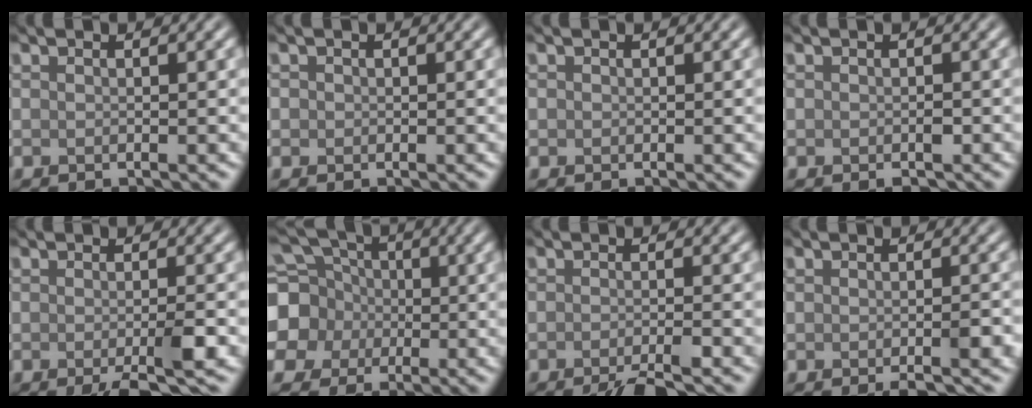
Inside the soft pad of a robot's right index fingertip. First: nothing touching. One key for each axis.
{"total": 0.6, "fx": 0.0, "fy": 0.6, "fz": 0.1, "tx": 0.003, "ty": 0.000, "tz": -0.002}
{"total": 0.0}
{"total": 1.1, "fx": -0.4, "fy": 0.7, "fz": 0.8, "tx": -0.011, "ty": -0.003, "tz": -0.005}
{"total": 3.8, "fx": -1.9, "fy": 0.5, "fz": 3.2, "tx": -0.051, "ty": -0.004, "tz": -0.033}
{"total": 10.6, "fx": -0.2, "fy": 9.8, "fz": 4.2, "tx": -0.132, "ty": 0.012, "tz": -0.032}
{"total": 3.6, "fx": -2.6, "fy": 0.5, "fz": 2.5, "tx": -0.032, "ty": -0.001, "tz": -0.050}
{"total": 2.5, "fx": -1.3, "fy": 0.6, "fz": 2.0, "tx": -0.027, "ty": -0.002, "tz": -0.018}